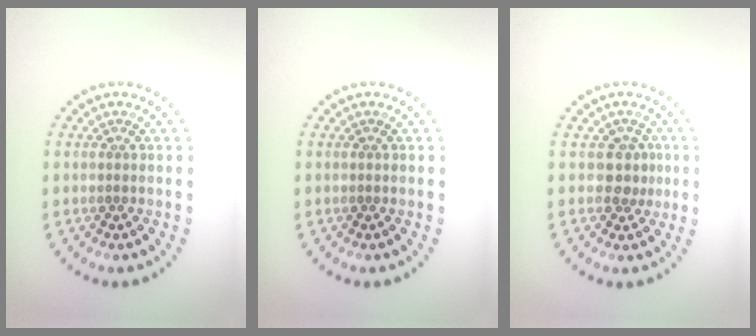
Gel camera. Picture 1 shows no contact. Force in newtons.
{"total": 0.0}
{"total": 2.0, "press": 1.6, "slide": 1.1}